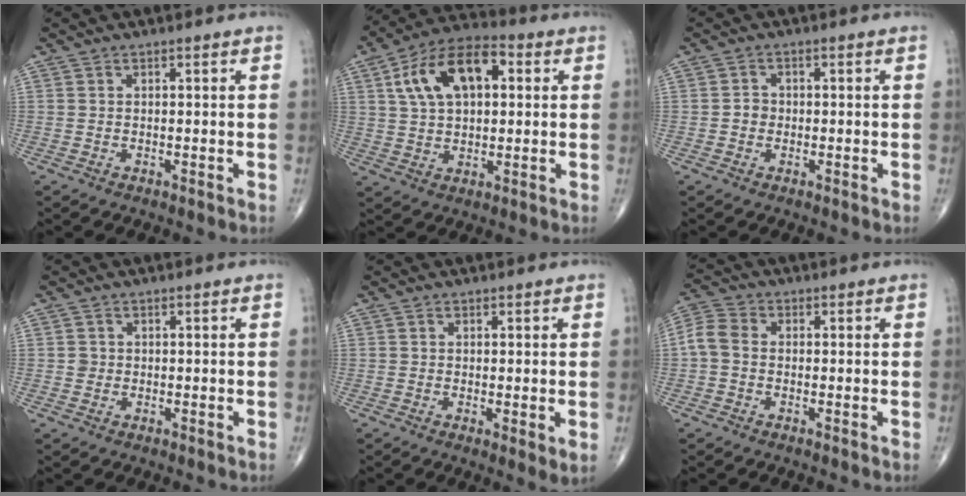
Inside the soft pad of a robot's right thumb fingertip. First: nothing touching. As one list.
[{"total": 14.9, "force": [4.0, 8.3, 11.7], "torque": [-0.199, 0.021, 0.063]}, {"total": 1.9, "force": [-0.4, 1.7, 0.8], "torque": [-0.002, 0.006, -0.010]}, {"total": 1.1, "force": [-0.1, 1.1, 0.2], "torque": [0.001, 0.003, -0.001]}, {"total": 2.9, "force": [-0.2, 0.7, 2.9], "torque": [-0.049, -0.014, -0.007]}, {"total": 5.2, "force": [-0.4, 3.9, 3.5], "torque": [-0.073, 0.015, -0.020]}]